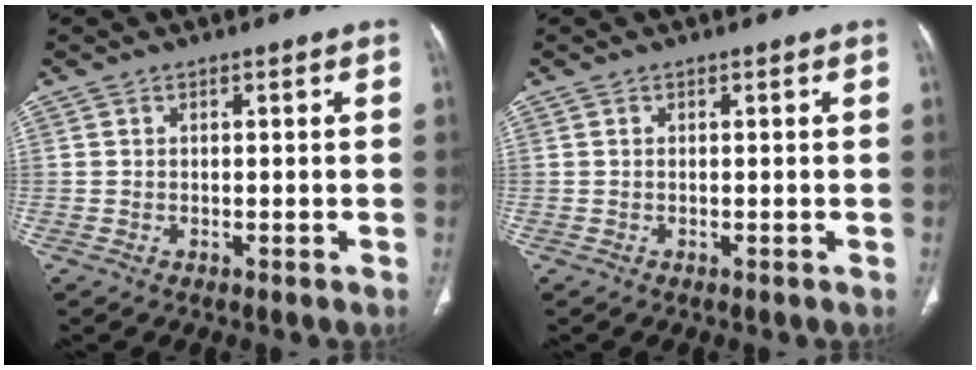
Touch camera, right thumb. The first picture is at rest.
{"total": 0.0}